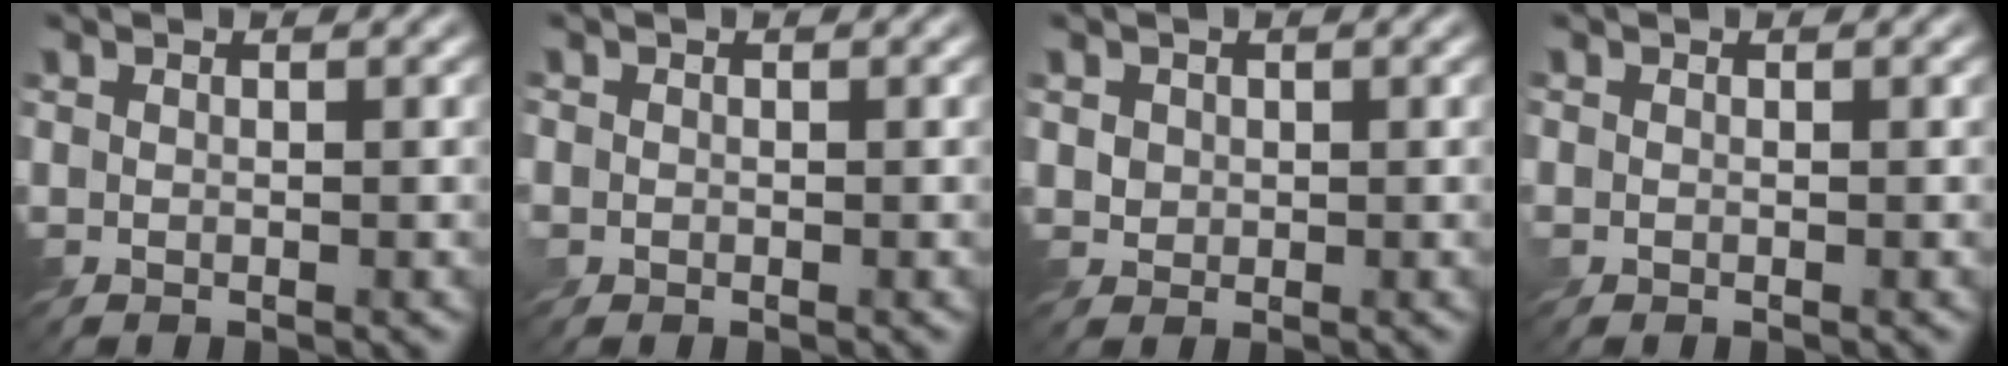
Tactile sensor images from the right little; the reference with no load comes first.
{"total": 1.6, "force": [-0.2, 1.5, 0.5], "torque": [-0.016, 0.000, -0.004]}
{"total": 1.5, "force": [0.5, 1.3, 0.5], "torque": [-0.023, -0.004, 0.020]}
{"total": 0.7, "force": [-0.1, 0.6, 0.2], "torque": [-0.007, 0.001, -0.003]}